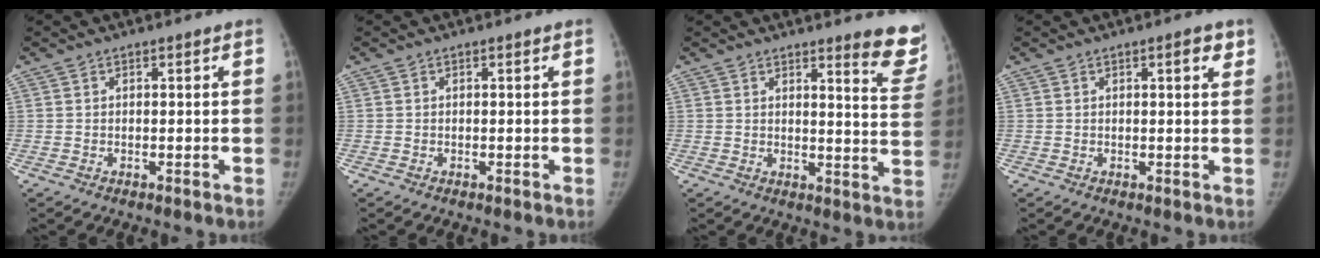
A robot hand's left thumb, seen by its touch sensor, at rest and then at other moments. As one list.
[{"total": 0.0}, {"total": 9.4, "force": [7.7, 1.5, 5.2], "torque": [-0.031, -0.059, 0.075]}, {"total": 2.7, "force": [1.4, 0.8, 2.2], "torque": [-0.021, -0.003, 0.016]}]